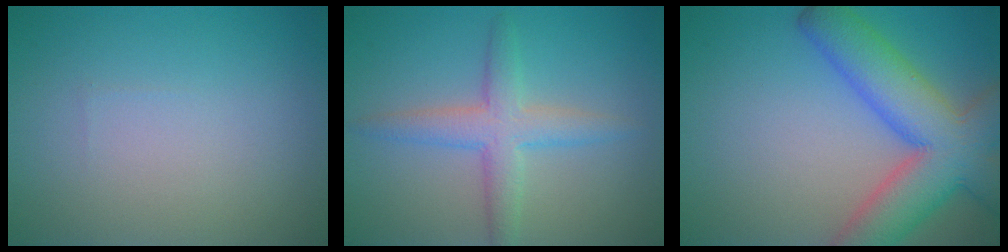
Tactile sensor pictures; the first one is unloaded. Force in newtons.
{"total": 3.8, "press": 3.8, "slide": 0.1}
{"total": 9.6, "press": 9.6, "slide": 0.6}